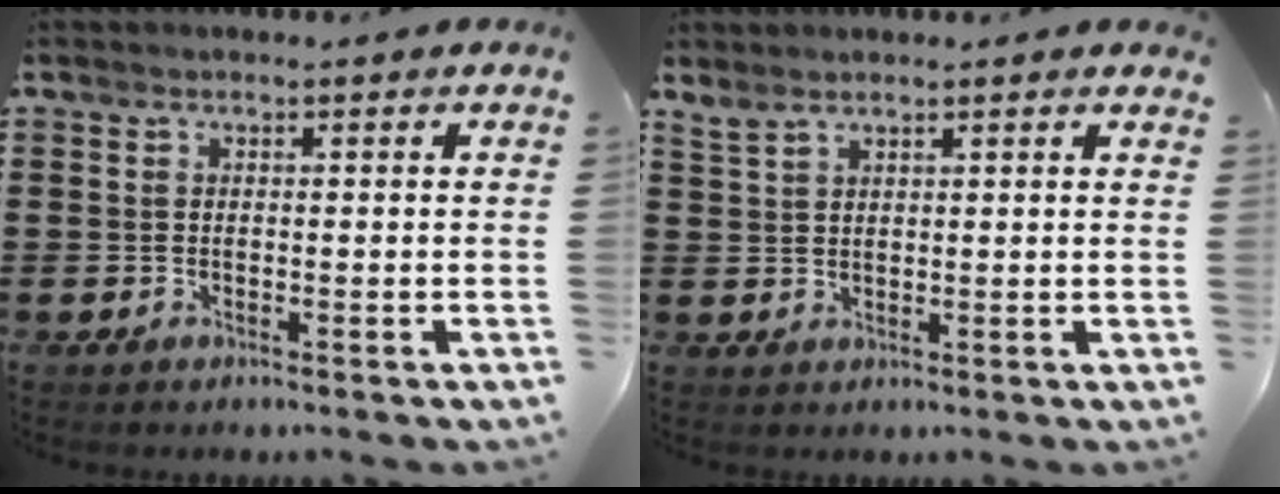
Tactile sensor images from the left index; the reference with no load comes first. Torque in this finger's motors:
{"motor_torque": [-0.11, -0.33, 0.00, 0.04]}